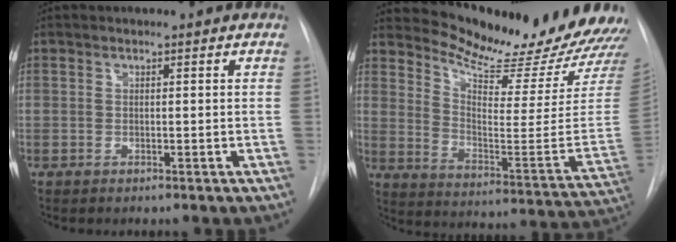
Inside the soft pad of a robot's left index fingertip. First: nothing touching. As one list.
[{"total": 22.6, "force": [20.9, 3.2, 8.1], "torque": [-0.130, -0.102, 0.277]}]